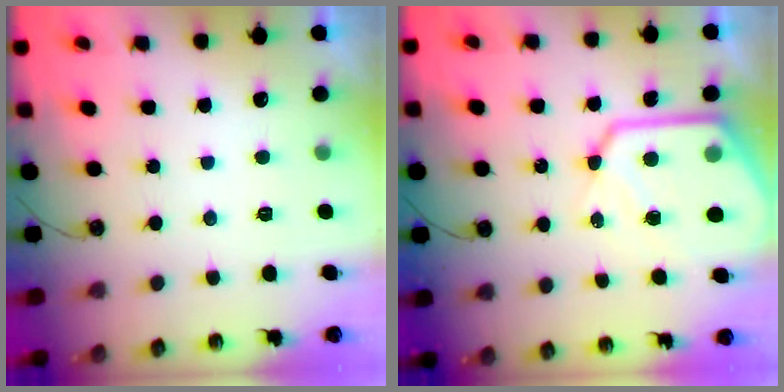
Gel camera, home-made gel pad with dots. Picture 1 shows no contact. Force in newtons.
{"total": 15.7, "press": 15.7, "slide": 1.5}